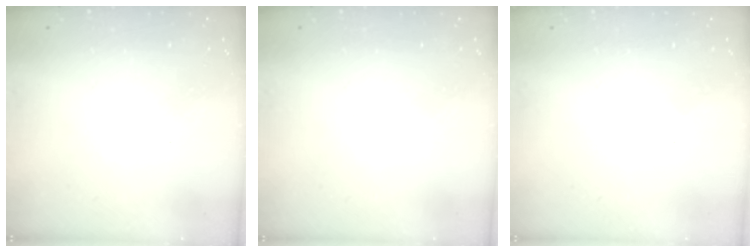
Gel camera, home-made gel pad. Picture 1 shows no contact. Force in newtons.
{"total": 0.0}
{"total": 1.7, "press": 1.7, "slide": 0.1}